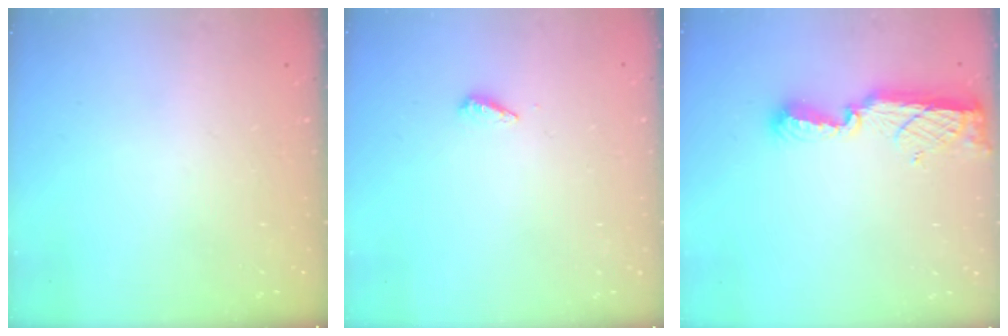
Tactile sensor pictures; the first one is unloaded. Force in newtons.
{"total": 2.9, "press": 2.9, "slide": 0.3}
{"total": 11.4, "press": 10.2, "slide": 4.9}